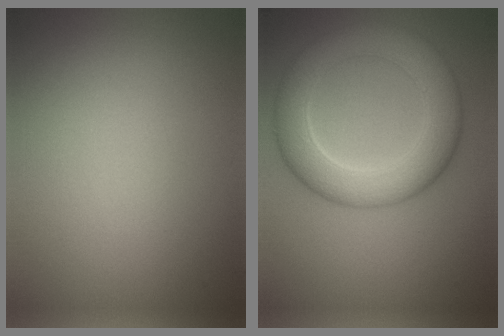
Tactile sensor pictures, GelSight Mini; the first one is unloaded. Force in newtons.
{"total": 7.2, "press": 7.2, "slide": 0.4}